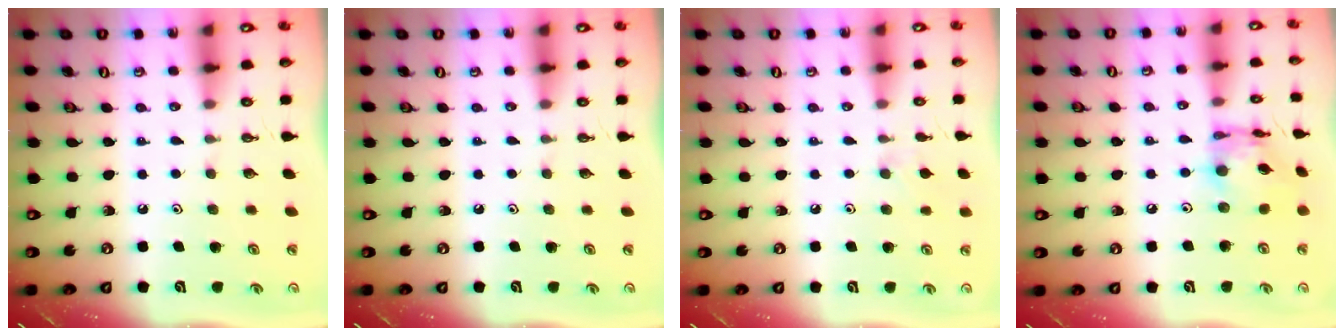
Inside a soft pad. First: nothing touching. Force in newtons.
{"total": 0.0}
{"total": 4.9, "press": 4.9, "slide": 0.7}
{"total": 12.5, "press": 12.5, "slide": 1.1}